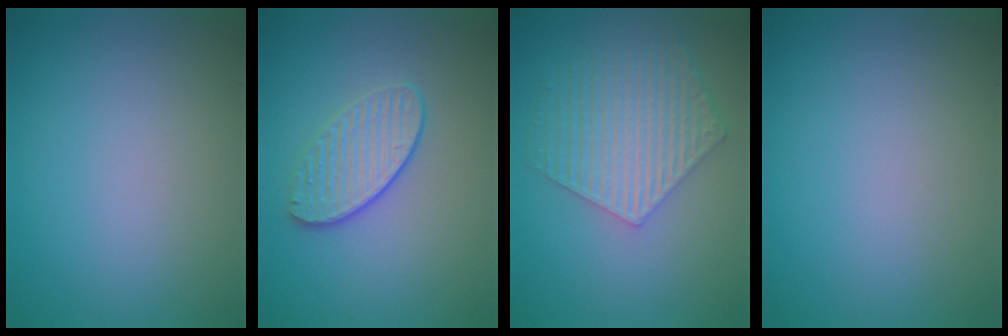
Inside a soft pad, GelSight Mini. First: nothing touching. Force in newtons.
{"total": 2.7, "press": 2.4, "slide": 1.2}
{"total": 6.1, "press": 4.7, "slide": 3.9}
{"total": 0.0}